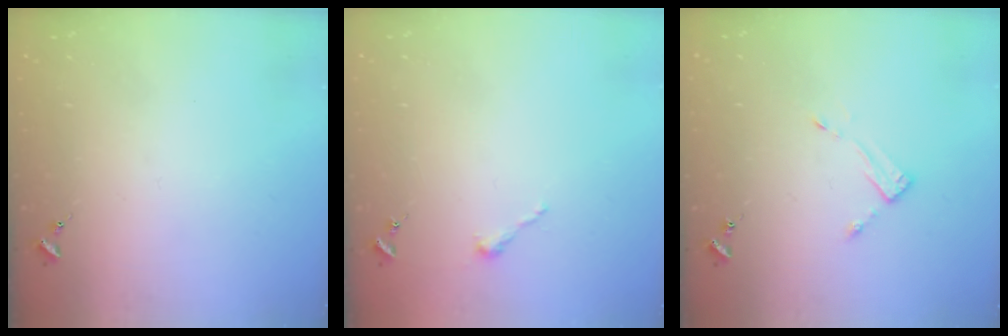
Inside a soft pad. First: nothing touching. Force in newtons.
{"total": 2.5, "press": 2.5, "slide": 0.2}
{"total": 3.5, "press": 3.5, "slide": 0.3}